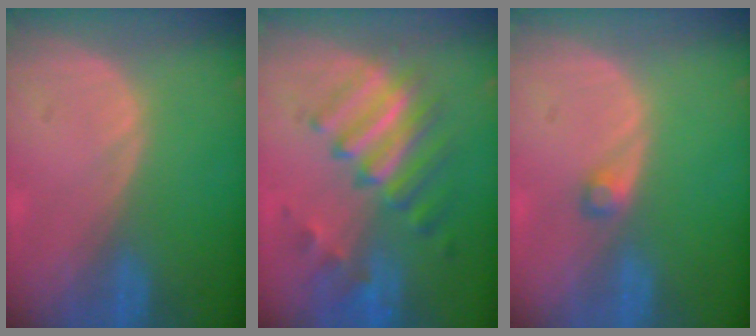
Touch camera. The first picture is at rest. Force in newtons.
{"total": 9.6, "press": 8.4, "slide": 4.7}
{"total": 1.5, "press": 1.4, "slide": 0.2}